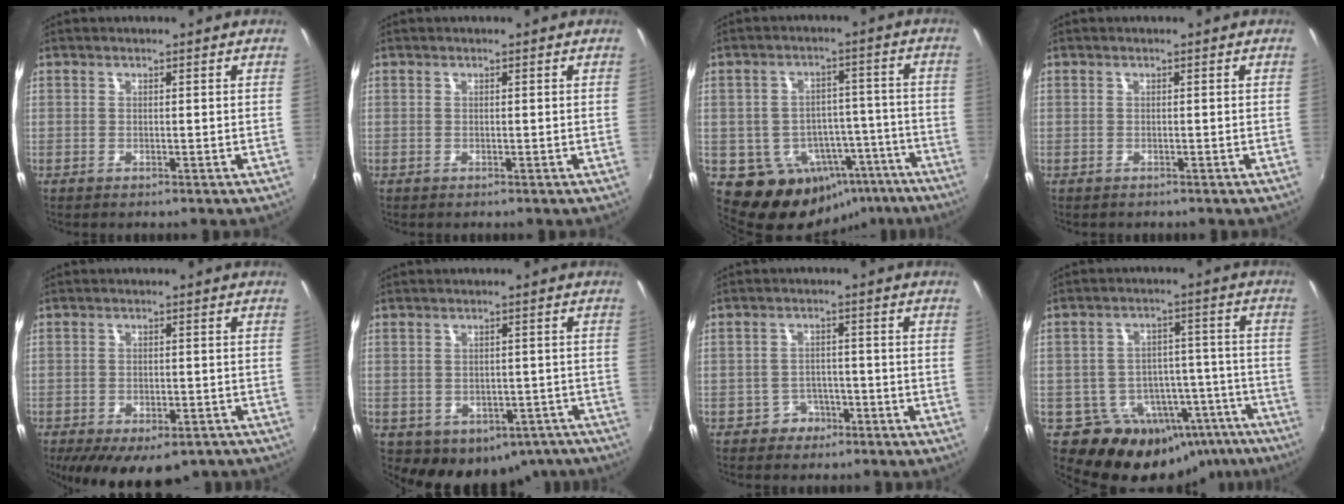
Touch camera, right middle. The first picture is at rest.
{"total": 0.0}
{"total": 15.7, "force": [-8.6, 12.1, 4.9], "torque": [-0.093, 0.041, -0.083]}
{"total": 1.1, "force": [-0.3, 1.0, 0.3], "torque": [-0.003, -0.001, -0.004]}
{"total": 15.9, "force": [-10.3, 7.7, 9.3], "torque": [-0.191, -0.040, -0.135]}
{"total": 14.4, "force": [-8.6, 9.9, 5.9], "torque": [-0.119, 0.005, -0.083]}
{"total": 4.7, "force": [-2.6, 3.9, 0.5], "torque": [-0.015, 0.014, -0.037]}
{"total": 19.6, "force": [-13.0, 13.3, 6.1], "torque": [-0.115, 0.052, -0.150]}